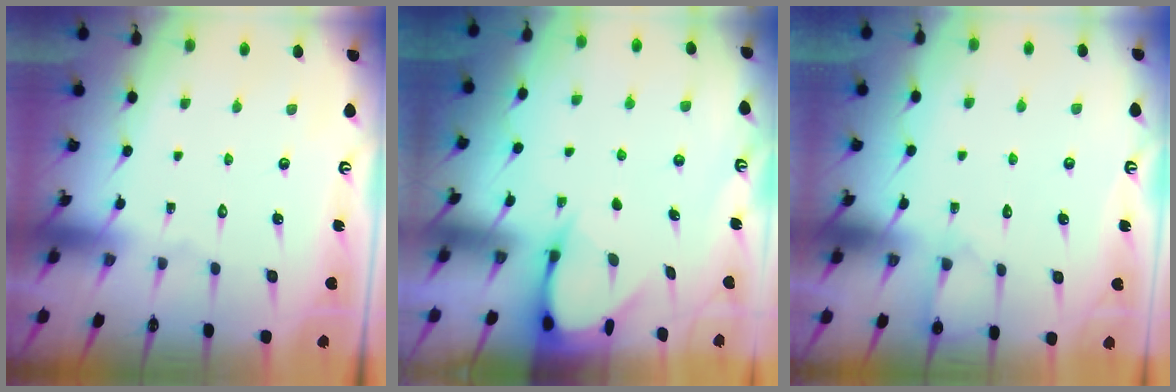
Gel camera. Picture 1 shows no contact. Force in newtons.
{"total": 3.8, "press": 3.8, "slide": 0.3}
{"total": 5.4, "press": 5.4, "slide": 0.6}